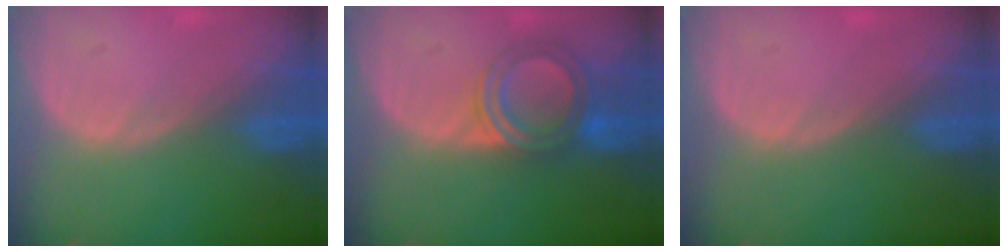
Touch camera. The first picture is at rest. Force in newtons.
{"total": 5.7, "press": 5.6, "slide": 1.3}
{"total": 0.6, "press": 0.0, "slide": 0.6}